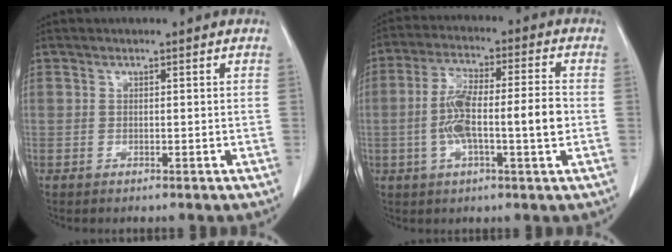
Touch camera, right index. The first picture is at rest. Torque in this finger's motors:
{"motor_torque": [1.64, -0.50, 0.75, 0.21]}